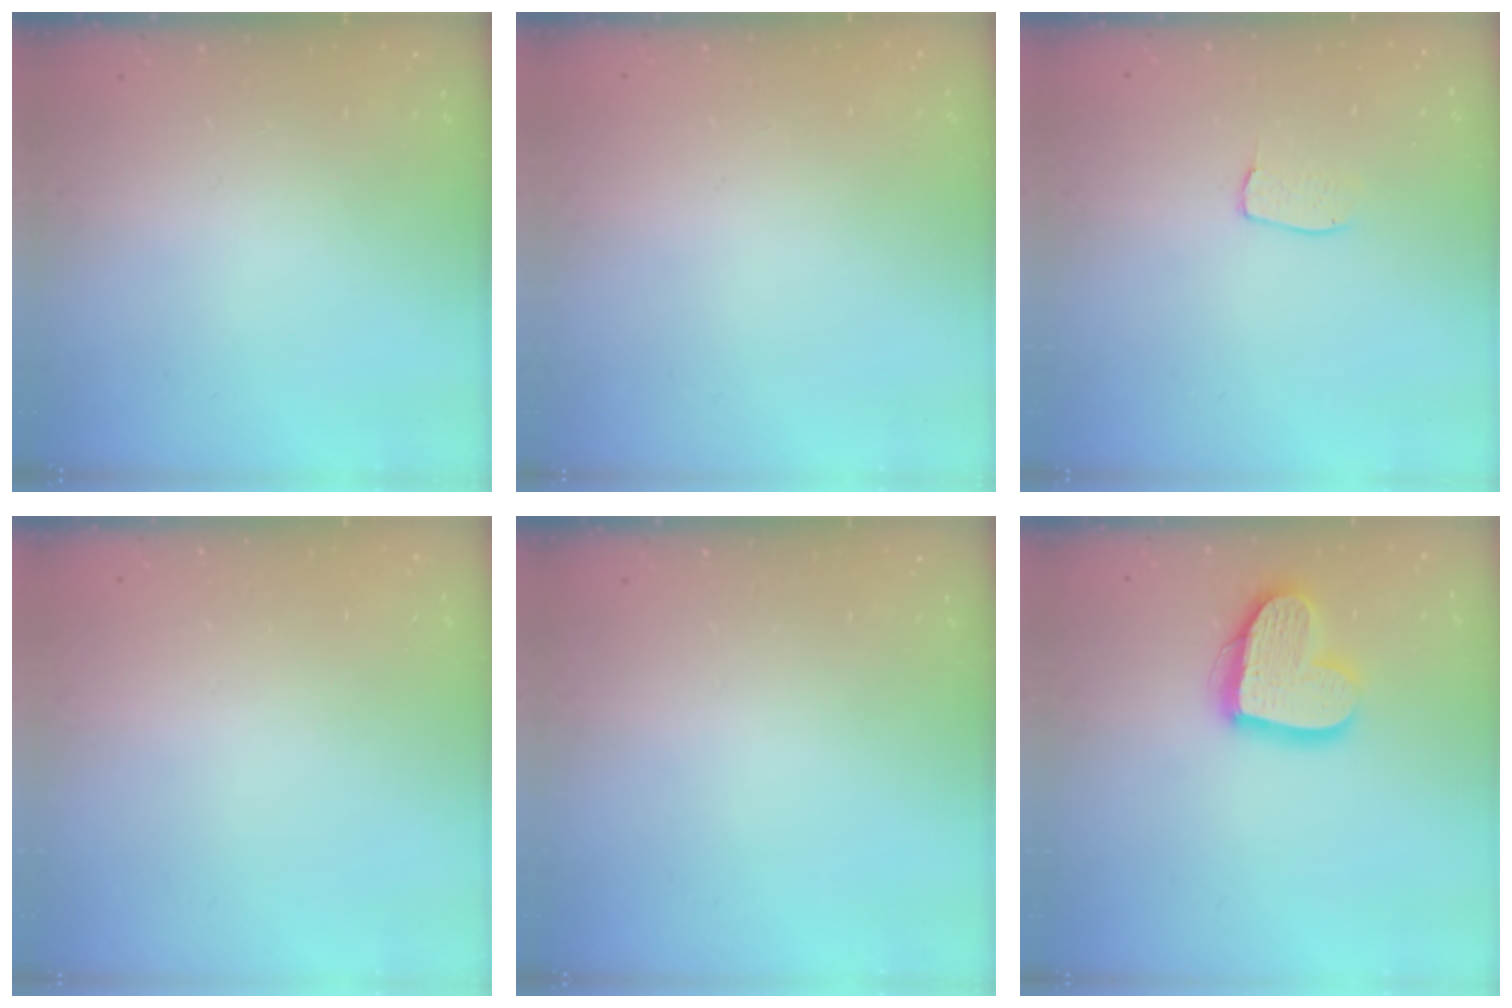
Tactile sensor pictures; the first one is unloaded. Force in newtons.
{"total": 0.8, "press": 0.4, "slide": 0.7}
{"total": 3.8, "press": 3.8, "slide": 0.2}
{"total": 0.0}
{"total": 0.0}
{"total": 16.4, "press": 16.4, "slide": 1.5}